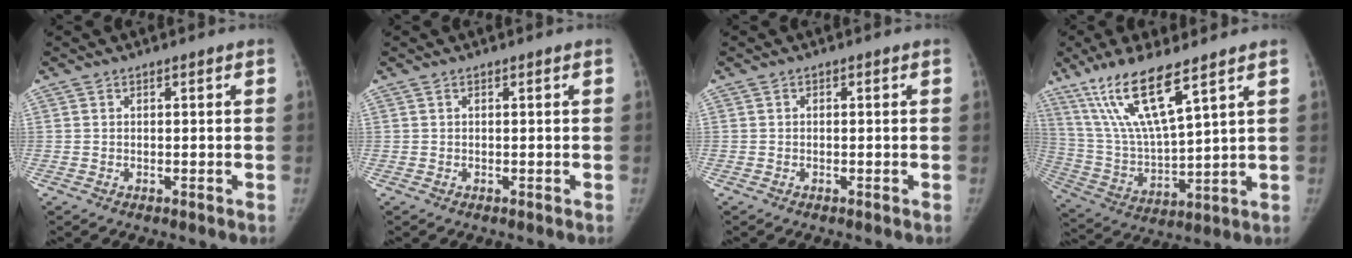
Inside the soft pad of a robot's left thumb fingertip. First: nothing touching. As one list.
[{"total": 0.0}, {"total": 0.0}, {"total": 15.9, "force": [9.8, 3.0, 12.2], "torque": [-0.247, -0.045, 0.204]}]